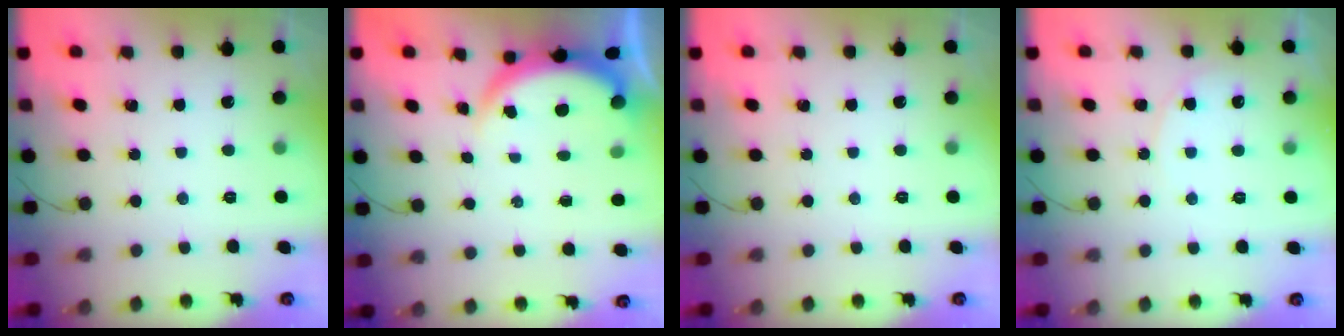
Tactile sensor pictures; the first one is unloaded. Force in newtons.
{"total": 3.9, "press": 3.9, "slide": 0.2}
{"total": 0.0}
{"total": 5.2, "press": 5.2, "slide": 0.5}